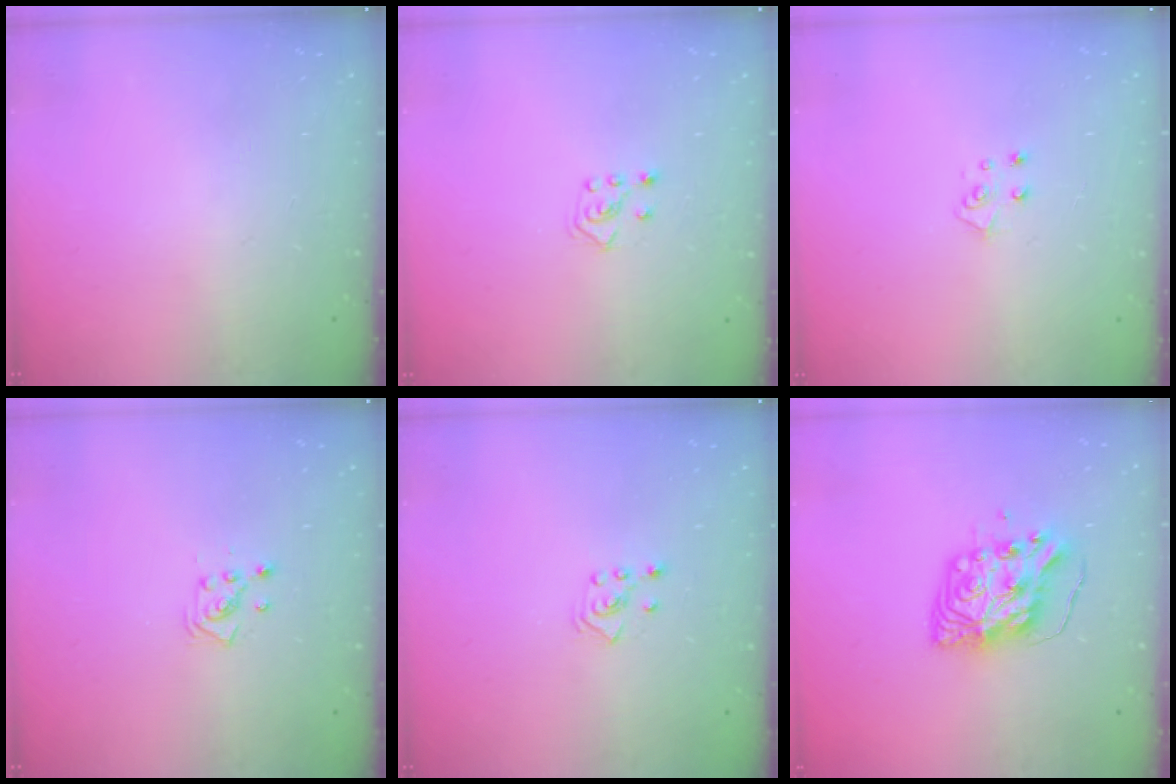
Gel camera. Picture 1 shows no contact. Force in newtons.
{"total": 4.6, "press": 4.5, "slide": 0.8}
{"total": 5.1, "press": 5.1, "slide": 0.5}
{"total": 3.3, "press": 3.2, "slide": 0.5}
{"total": 3.6, "press": 3.5, "slide": 0.7}
{"total": 11.0, "press": 10.9, "slide": 1.6}